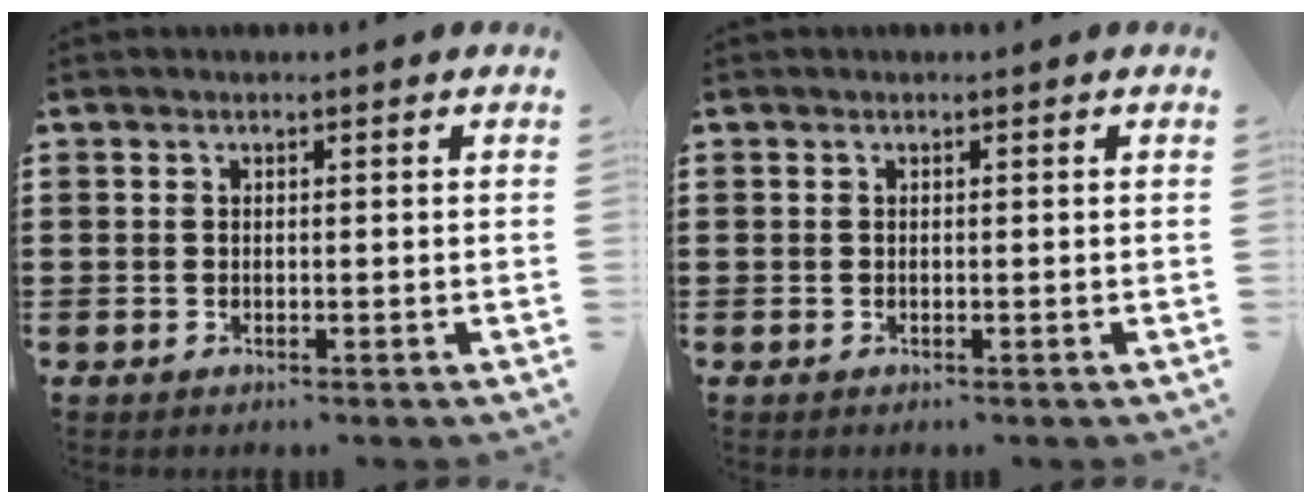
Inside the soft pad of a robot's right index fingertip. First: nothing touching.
{"total": 0.0}